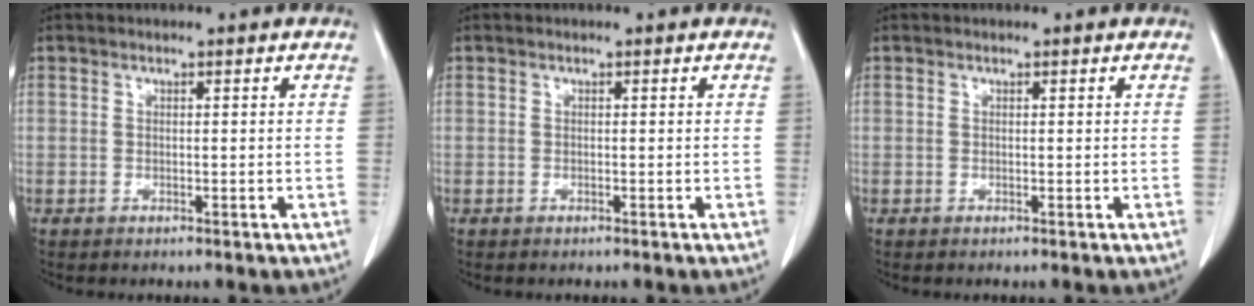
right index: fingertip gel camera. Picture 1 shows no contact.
{"total": 0.0}
{"total": 0.0}